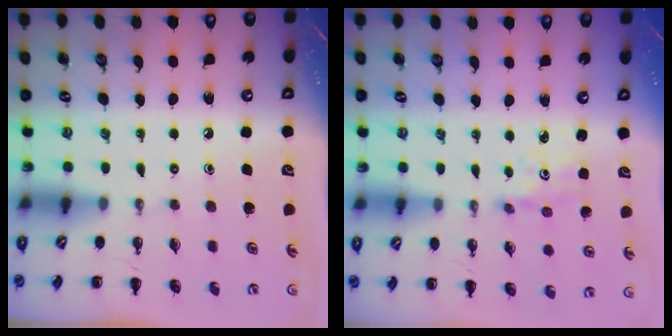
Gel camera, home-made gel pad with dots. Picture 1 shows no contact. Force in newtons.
{"total": 2.1, "press": 2.0, "slide": 0.7}